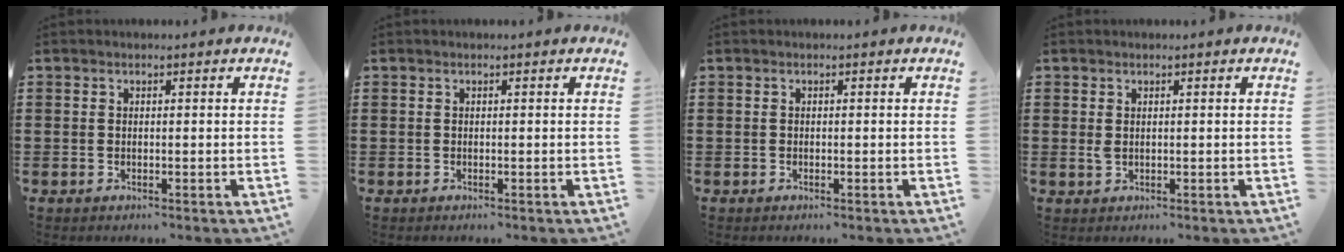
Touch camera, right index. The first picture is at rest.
{"total": 0.0}
{"total": 0.0}
{"total": 1.3, "force": [0.3, 0.7, 1.0], "torque": [-0.021, 0.005, 0.006]}